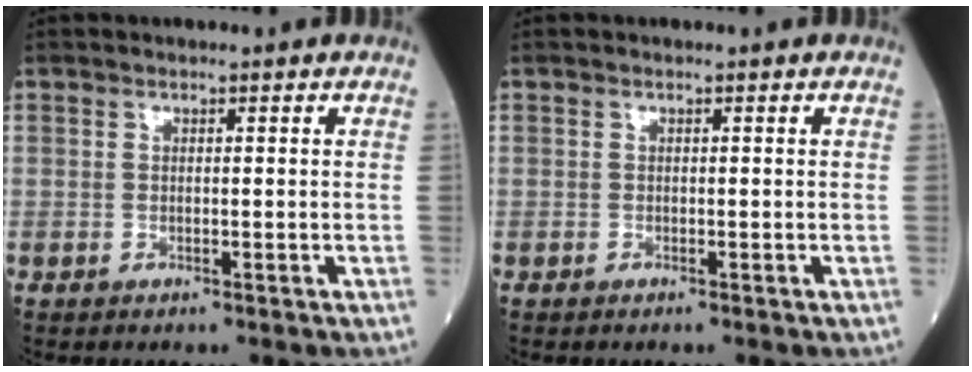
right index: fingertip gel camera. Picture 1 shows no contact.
{"total": 0.0}